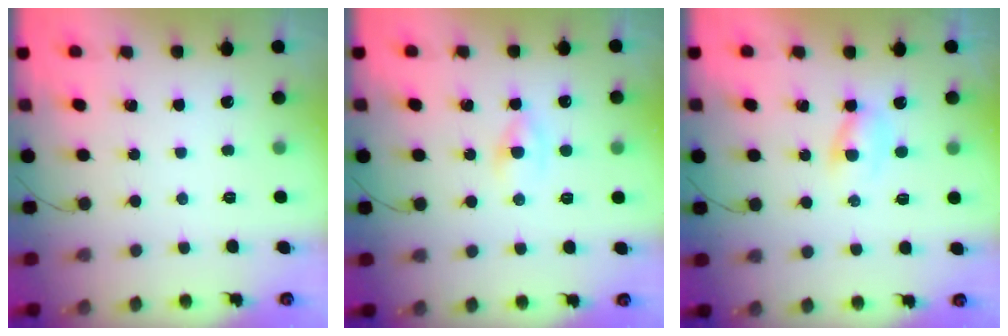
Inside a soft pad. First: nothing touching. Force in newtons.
{"total": 1.4, "press": 1.1, "slide": 0.9}
{"total": 2.0, "press": 1.8, "slide": 0.9}